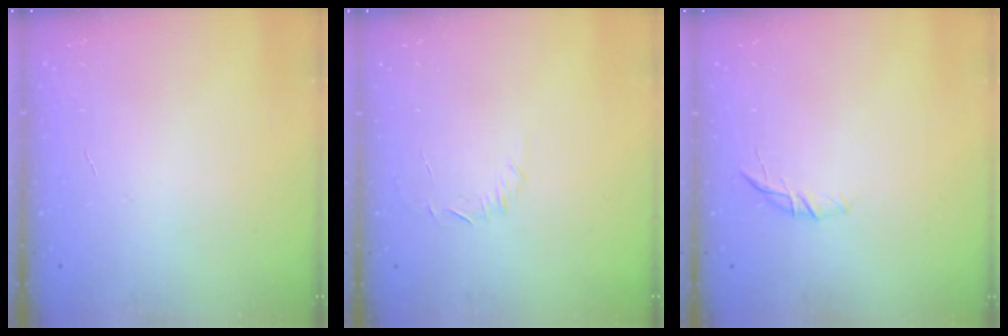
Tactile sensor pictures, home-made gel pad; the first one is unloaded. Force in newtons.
{"total": 5.6, "press": 5.3, "slide": 1.7}
{"total": 6.8, "press": 6.6, "slide": 1.6}